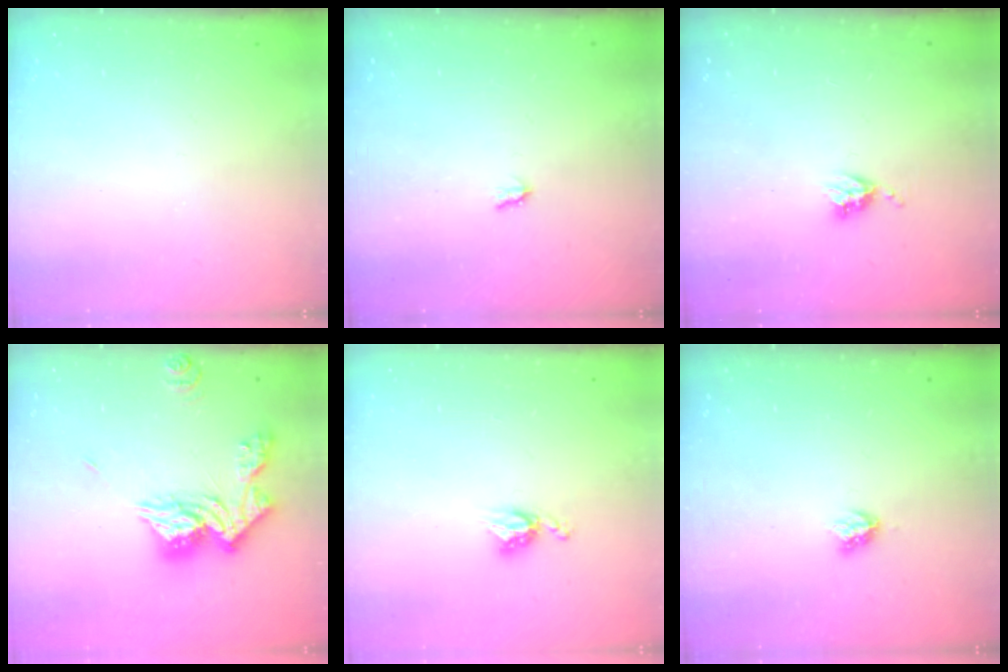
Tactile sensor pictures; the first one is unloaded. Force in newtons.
{"total": 1.7, "press": 1.6, "slide": 0.3}
{"total": 4.8, "press": 4.8, "slide": 0.4}
{"total": 15.2, "press": 15.1, "slide": 1.6}
{"total": 5.1, "press": 5.1, "slide": 0.5}
{"total": 3.1, "press": 3.1, "slide": 0.3}